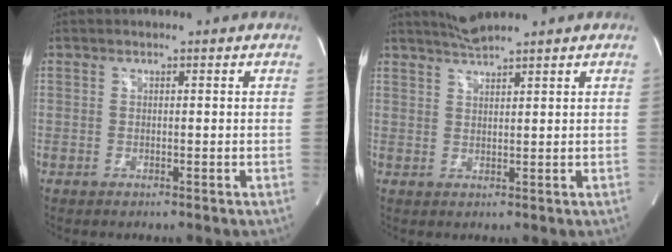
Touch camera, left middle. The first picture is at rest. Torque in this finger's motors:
{"motor_torque": [0.32, -0.28, -0.03, 0.02]}